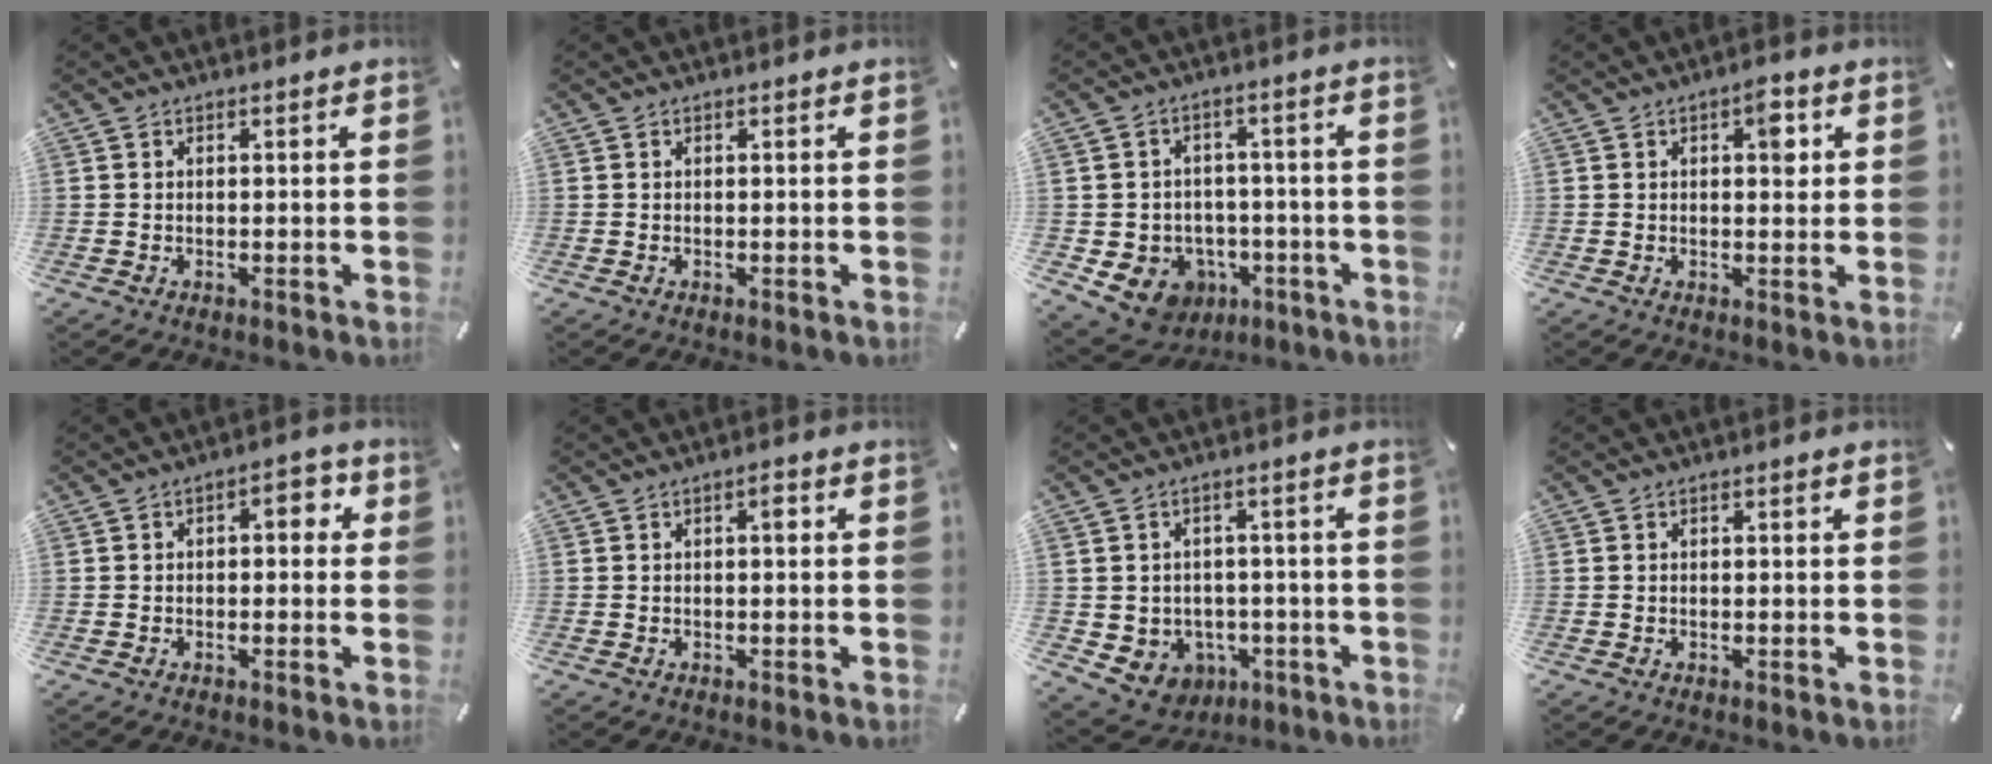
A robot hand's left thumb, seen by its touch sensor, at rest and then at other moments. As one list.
[{"total": 0.0}, {"total": 9.2, "force": [-3.5, 8.1, 2.5], "torque": [-0.065, 0.020, -0.055]}, {"total": 4.8, "force": [1.4, 2.5, 3.8], "torque": [-0.032, -0.011, 0.012]}, {"total": 4.1, "force": [-0.2, 2.4, 3.3], "torque": [-0.044, 0.008, -0.014]}, {"total": 1.9, "force": [0.2, 0.7, 1.7], "torque": [-0.036, 0.009, 0.001]}, {"total": 5.9, "force": [-0.3, 5.8, 1.1], "torque": [-0.034, -0.006, 0.002]}, {"total": 0.5, "force": [0.1, 0.3, 0.4], "torque": [-0.009, 0.001, 0.001]}]